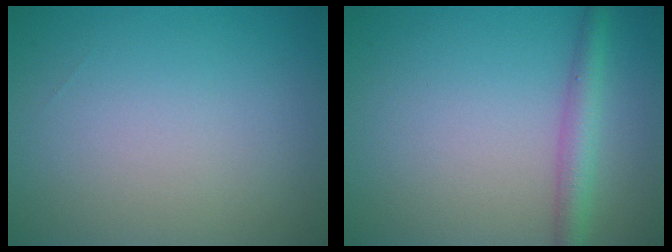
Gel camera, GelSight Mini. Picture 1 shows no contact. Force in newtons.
{"total": 2.9, "press": 2.9, "slide": 0.1}